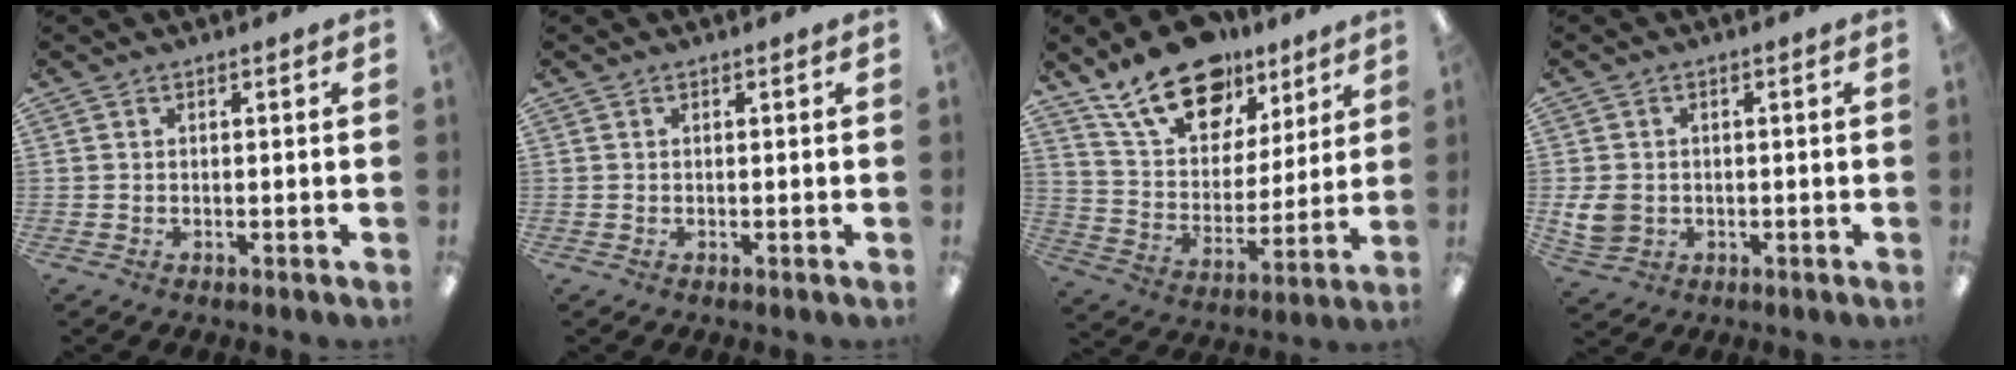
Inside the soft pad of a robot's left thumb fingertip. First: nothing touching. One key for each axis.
{"total": 0.0}
{"total": 19.4, "fx": 13.7, "fy": 10.4, "fz": 9.0, "tx": -0.161, "ty": -0.075, "tz": 0.246}
{"total": 5.7, "fx": -0.1, "fy": 5.0, "fz": 2.8, "tx": -0.062, "ty": 0.004, "tz": 0.000}